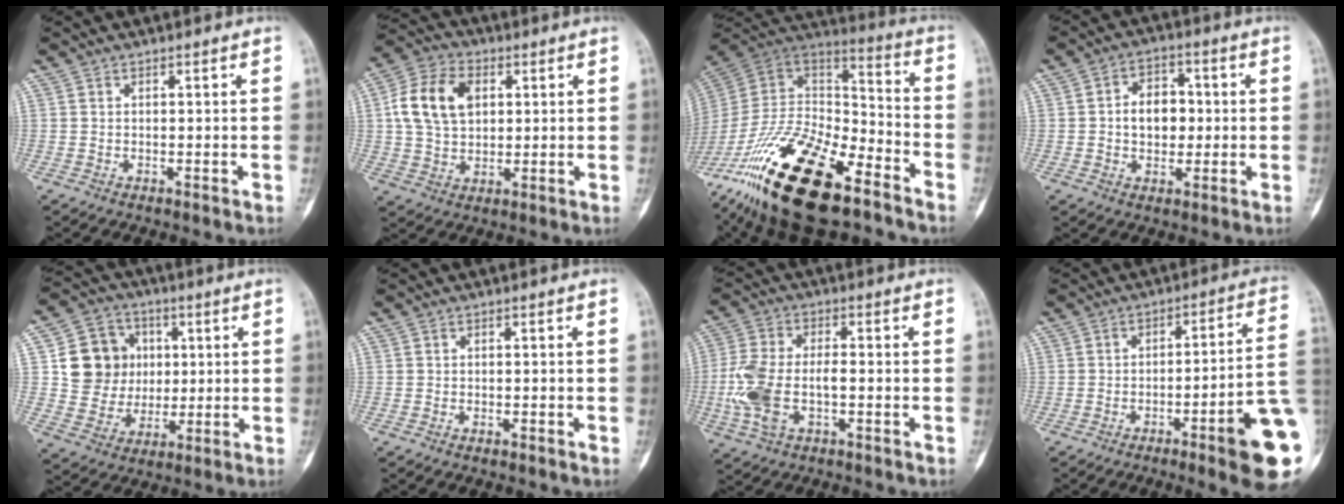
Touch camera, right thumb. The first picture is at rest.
{"total": 12.7, "force": [2.6, 8.8, 8.7], "torque": [-0.147, 0.011, 0.043]}
{"total": 30.0, "force": [-18.7, 12.0, 20.2], "torque": [-0.387, 0.047, -0.329]}
{"total": 8.0, "force": [0.0, 5.8, 5.6], "torque": [-0.056, 0.017, -0.004]}
{"total": 13.0, "force": [2.3, 11.8, 4.9], "torque": [-0.039, 0.006, 0.046]}
{"total": 0.6, "force": [-0.5, 0.3, 0.2], "torque": [-0.003, 0.005, -0.009]}
{"total": 11.3, "force": [-2.5, 5.9, 9.3], "torque": [-0.209, 0.019, -0.050]}
{"total": 16.5, "force": [-5.8, 1.9, 15.3], "torque": [-0.144, 0.031, -0.080]}